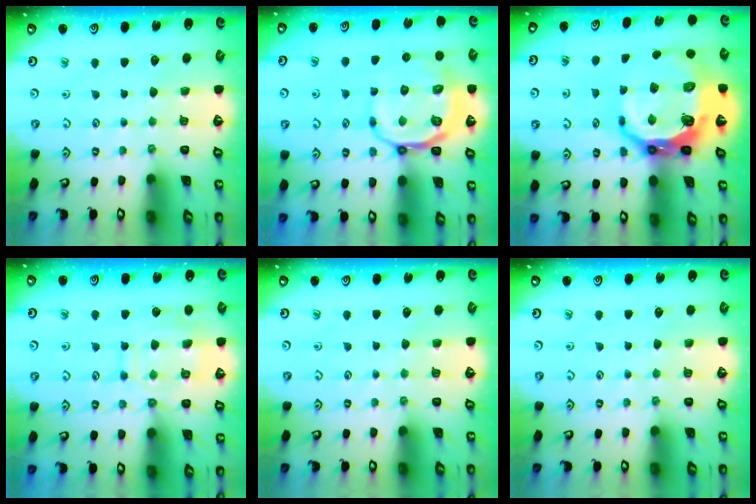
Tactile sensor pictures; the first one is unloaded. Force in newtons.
{"total": 11.4, "press": 11.0, "slide": 2.7}
{"total": 16.9, "press": 16.1, "slide": 5.3}
{"total": 10.9, "press": 10.9, "slide": 0.9}
{"total": 0.0}
{"total": 0.0}